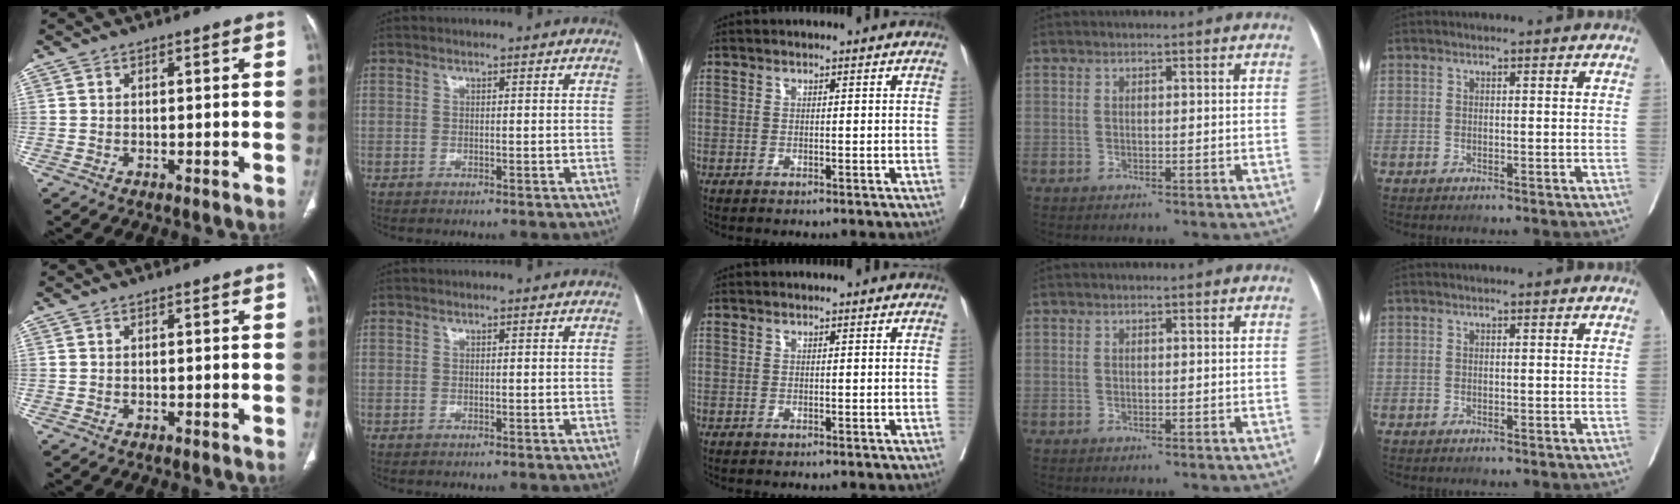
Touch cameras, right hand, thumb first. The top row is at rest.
{}